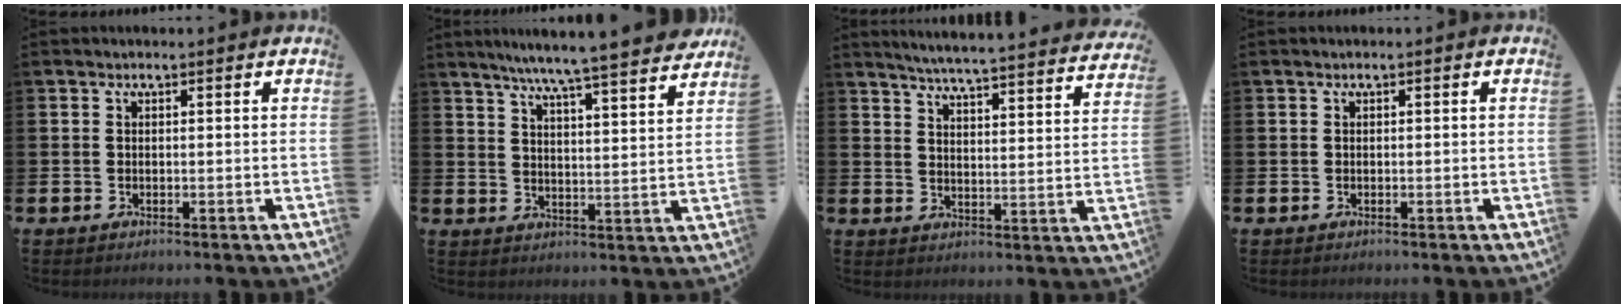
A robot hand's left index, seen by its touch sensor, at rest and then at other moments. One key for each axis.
{"total": 7.6, "fx": 7.1, "fy": -0.3, "fz": 2.6, "tx": -0.068, "ty": -0.051, "tz": 0.122}
{"total": 5.3, "fx": 5.1, "fy": -0.3, "fz": 1.3, "tx": -0.038, "ty": -0.048, "tz": 0.084}
{"total": 0.0}